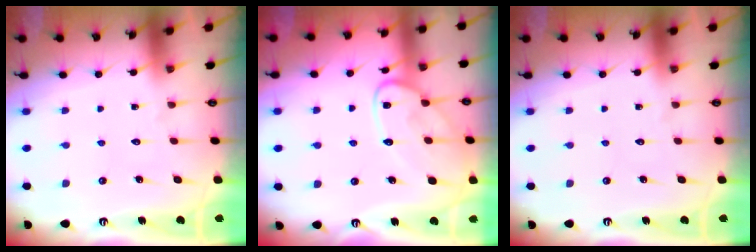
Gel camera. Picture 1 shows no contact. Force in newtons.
{"total": 13.3, "press": 13.3, "slide": 1.0}
{"total": 0.0}